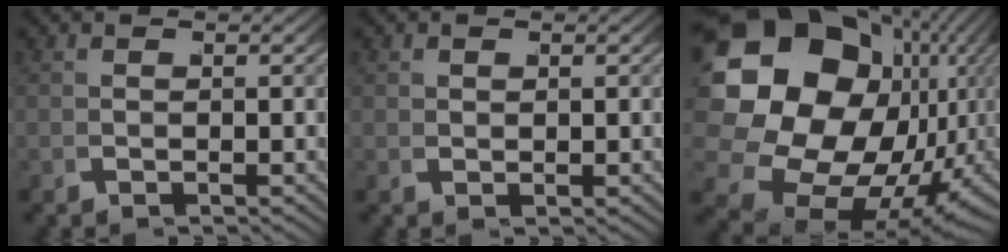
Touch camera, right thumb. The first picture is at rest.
{"total": 1.1, "force": [0.4, 0.8, 0.6], "torque": [-0.011, -0.005, 0.014]}
{"total": 26.4, "force": [0.1, 18.9, 18.3], "torque": [-0.366, -0.041, 0.018]}